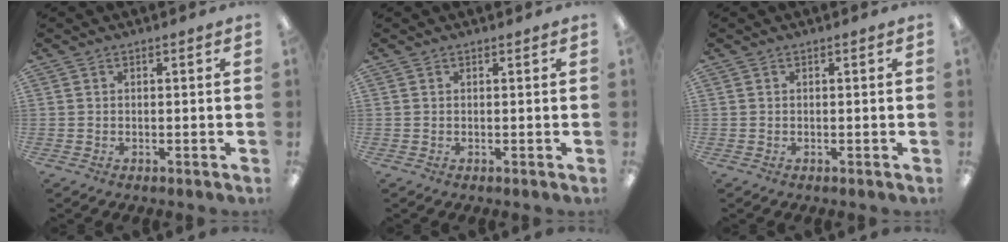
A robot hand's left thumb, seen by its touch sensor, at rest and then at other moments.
{"total": 0.0}
{"total": 0.0}